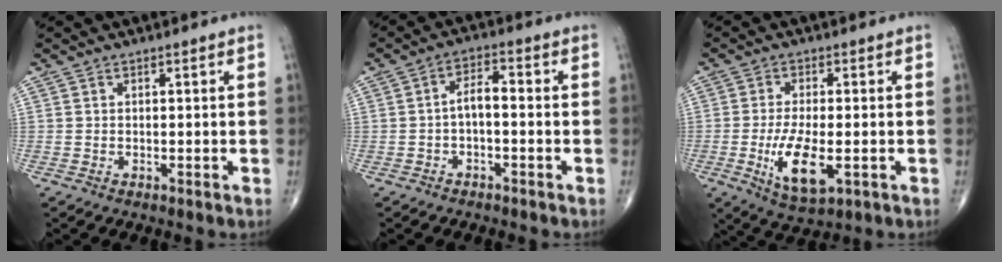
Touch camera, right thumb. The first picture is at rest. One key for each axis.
{"total": 4.2, "fx": -0.9, "fy": 1.9, "fz": 3.6, "tx": -0.058, "ty": 0.023, "tz": -0.021}
{"total": 9.8, "fx": -2.4, "fy": 3.8, "fz": 8.8, "tx": -0.163, "ty": -0.016, "tz": -0.037}